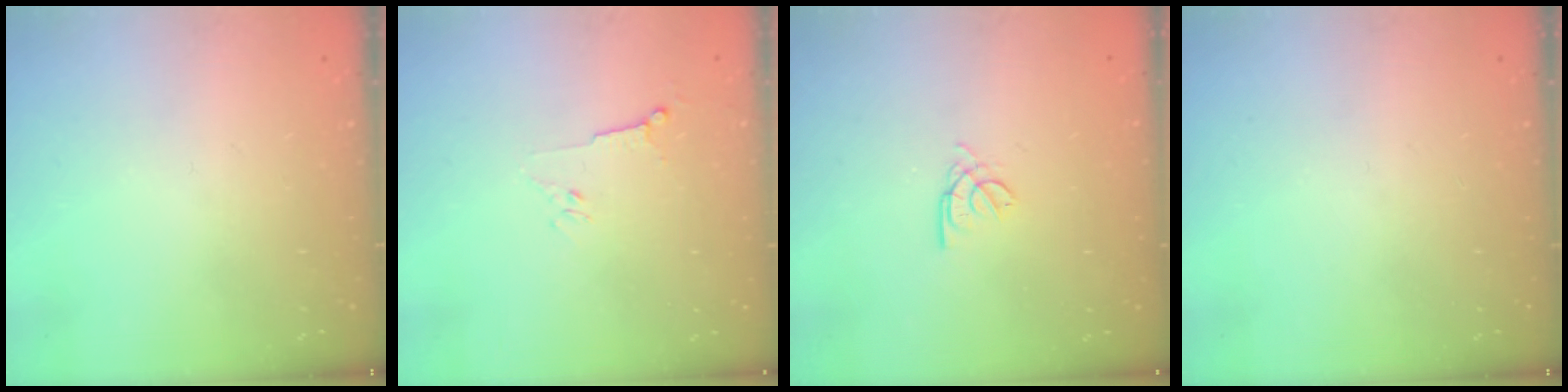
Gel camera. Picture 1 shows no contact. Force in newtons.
{"total": 3.0, "press": 2.9, "slide": 0.8}
{"total": 2.2, "press": 2.1, "slide": 0.6}
{"total": 0.0}